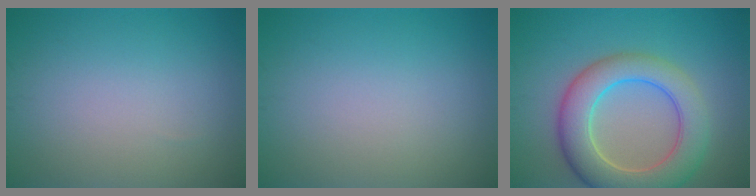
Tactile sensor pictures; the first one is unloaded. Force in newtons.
{"total": 0.0}
{"total": 8.0, "press": 7.9, "slide": 0.6}